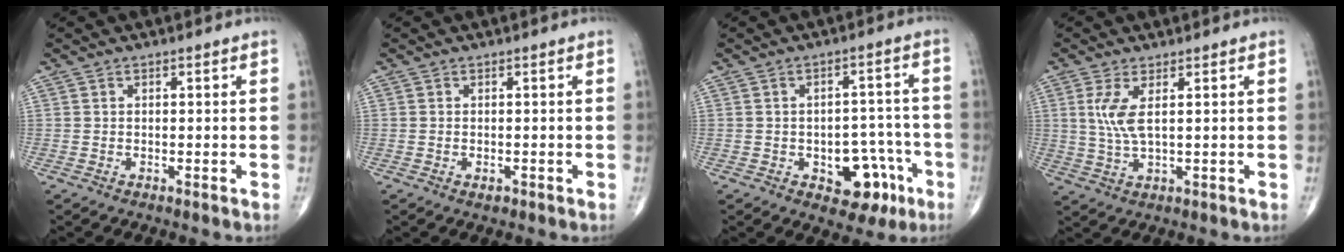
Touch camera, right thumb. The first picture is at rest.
{"total": 0.8, "force": [-0.3, 0.5, 0.6], "torque": [-0.007, -0.001, -0.002]}
{"total": 9.7, "force": [-4.0, 6.0, 6.4], "torque": [-0.041, 0.037, -0.044]}
{"total": 5.1, "force": [1.3, 1.4, 4.7], "torque": [-0.118, -0.009, 0.033]}